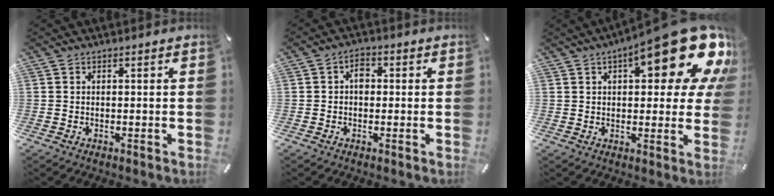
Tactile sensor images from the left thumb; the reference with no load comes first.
{"total": 3.1, "force": [0.0, 2.2, 2.1], "torque": [-0.026, 0.003, -0.005]}
{"total": 21.7, "force": [10.3, 8.7, 17.0], "torque": [-0.219, -0.059, 0.166]}